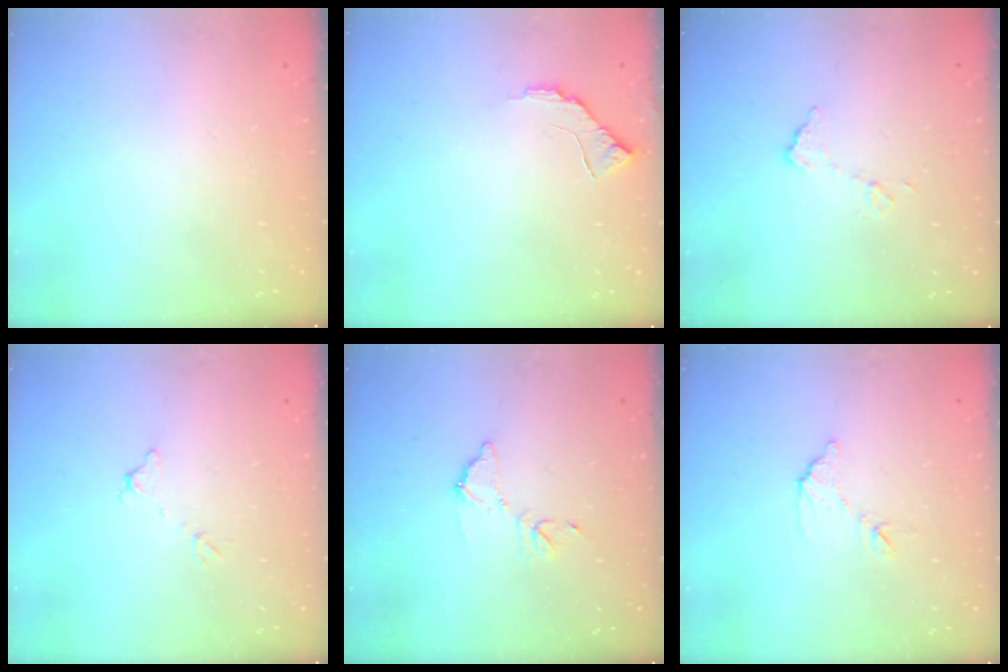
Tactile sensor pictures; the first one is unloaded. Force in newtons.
{"total": 7.2, "press": 7.1, "slide": 0.9}
{"total": 6.3, "press": 6.3, "slide": 0.3}
{"total": 5.5, "press": 5.5, "slide": 0.3}
{"total": 9.5, "press": 9.5, "slide": 0.4}
{"total": 7.4, "press": 7.4, "slide": 0.2}